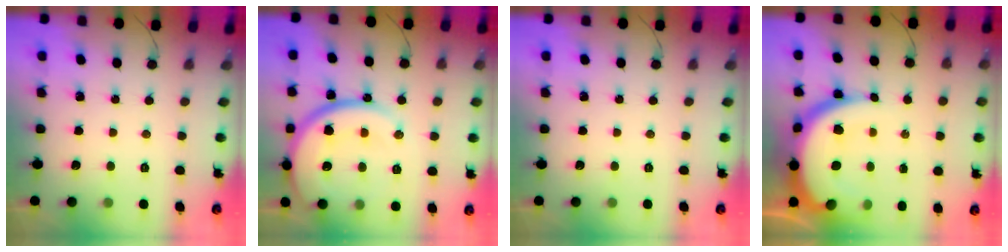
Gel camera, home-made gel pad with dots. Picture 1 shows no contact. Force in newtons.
{"total": 21.0, "press": 20.9, "slide": 2.2}
{"total": 0.0}
{"total": 15.7, "press": 15.6, "slide": 1.3}